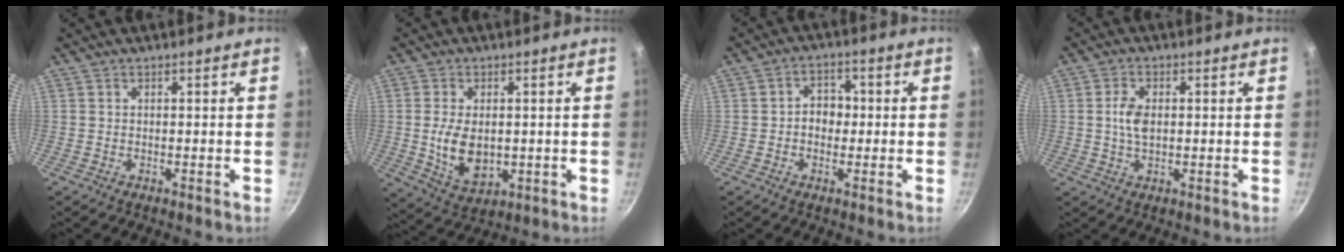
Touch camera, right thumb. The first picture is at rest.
{"total": 9.0, "force": [0.0, 5.6, 7.0], "torque": [-0.120, -0.013, 0.014]}
{"total": 4.7, "force": [-0.4, 3.9, 2.7], "torque": [-0.010, 0.012, -0.010]}
{"total": 4.5, "force": [0.3, 2.7, 3.6], "torque": [-0.062, 0.003, 0.004]}